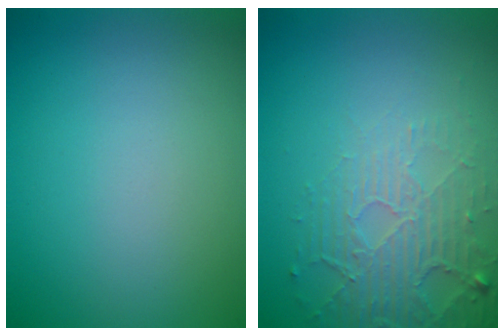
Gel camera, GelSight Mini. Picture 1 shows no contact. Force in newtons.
{"total": 5.4, "press": 3.4, "slide": 4.2}